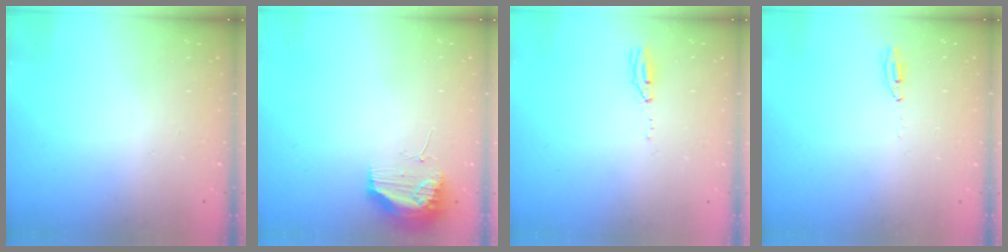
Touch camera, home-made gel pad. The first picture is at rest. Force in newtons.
{"total": 13.5, "press": 11.5, "slide": 7.0}
{"total": 3.5, "press": 2.9, "slide": 2.0}
{"total": 3.0, "press": 2.8, "slide": 1.2}